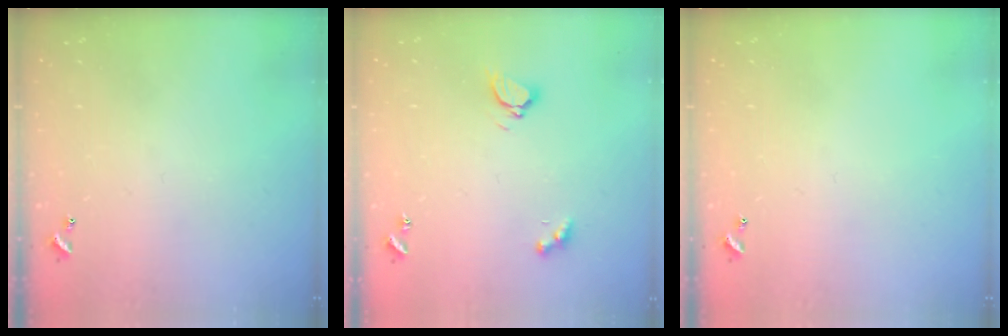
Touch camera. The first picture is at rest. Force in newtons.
{"total": 3.2, "press": 3.2, "slide": 0.4}
{"total": 0.0}